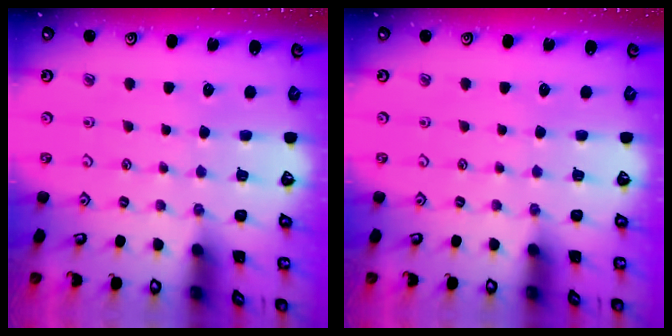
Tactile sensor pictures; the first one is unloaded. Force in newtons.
{"total": 0.0}